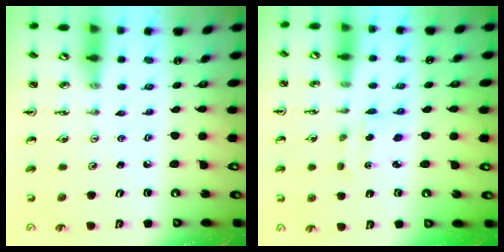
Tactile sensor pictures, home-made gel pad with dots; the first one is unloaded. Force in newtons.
{"total": 2.5, "press": 2.5, "slide": 0.2}